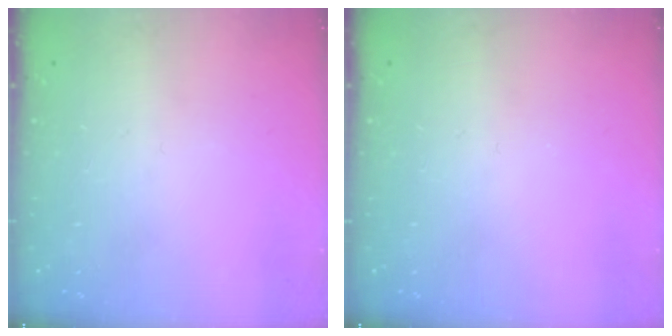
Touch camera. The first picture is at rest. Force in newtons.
{"total": 0.0}